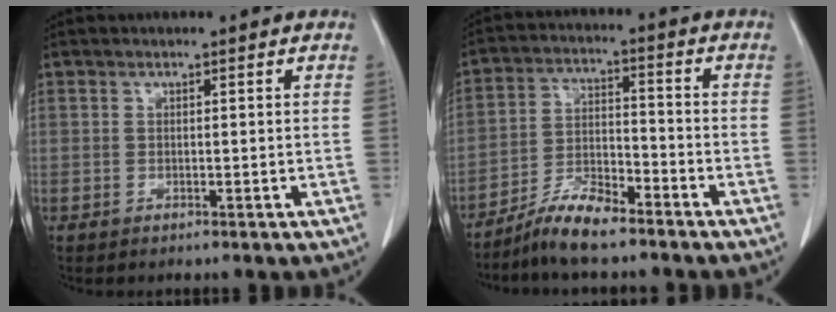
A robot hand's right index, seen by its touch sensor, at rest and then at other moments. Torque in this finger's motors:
{"motor_torque": [-0.02, 0.02, 0.17, 0.03]}